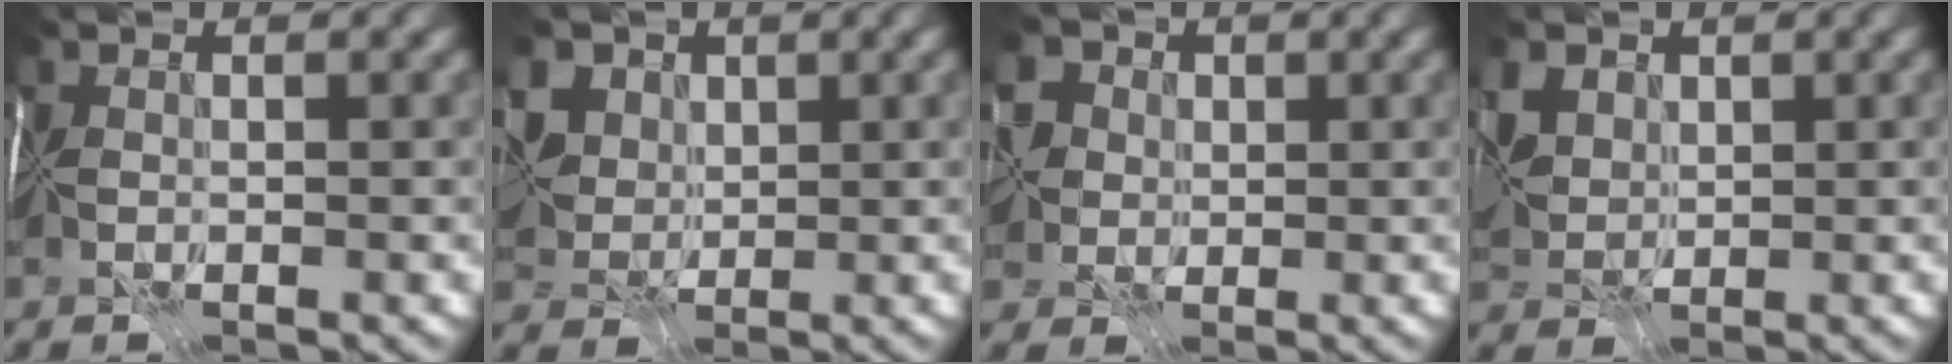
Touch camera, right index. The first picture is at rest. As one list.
[{"total": 5.6, "force": [3.1, 4.0, 2.4], "torque": [-0.046, 0.009, 0.044]}, {"total": 6.9, "force": [2.3, 5.5, 3.5], "torque": [-0.058, 0.017, 0.019]}, {"total": 3.0, "force": [2.0, 1.8, 1.3], "torque": [-0.043, 0.005, 0.044]}]